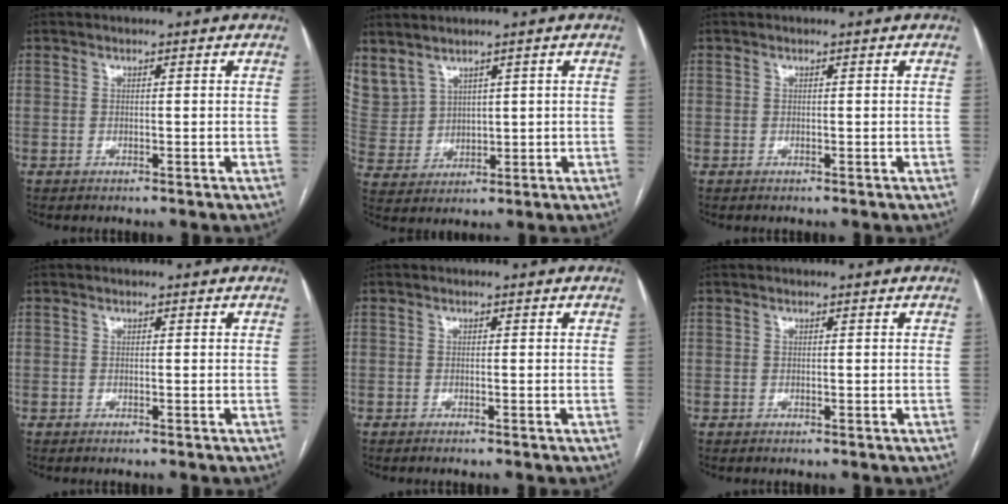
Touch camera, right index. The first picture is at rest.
{"total": 10.9, "force": [6.8, 7.6, 3.9], "torque": [-0.126, 0.025, 0.168]}
{"total": 0.0}
{"total": 0.0}
{"total": 0.6, "force": [-0.5, -0.2, 0.3], "torque": [-0.006, 0.001, -0.011]}
{"total": 0.0}